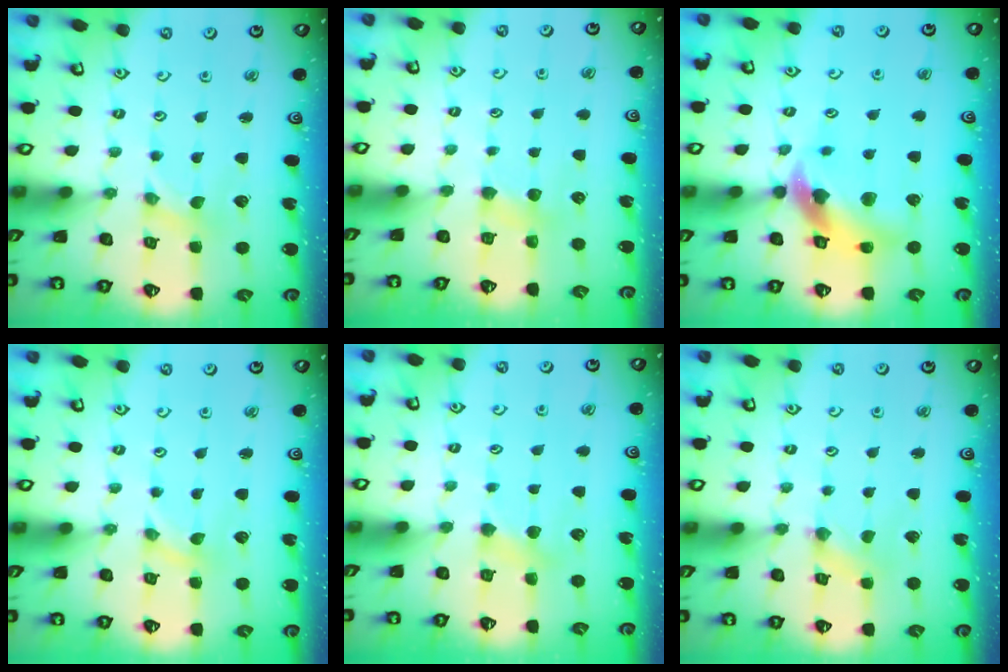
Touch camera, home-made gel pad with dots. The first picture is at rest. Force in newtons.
{"total": 4.0, "press": 3.9, "slide": 0.5}
{"total": 11.7, "press": 11.6, "slide": 1.6}
{"total": 0.0}
{"total": 5.1, "press": 5.1, "slide": 0.6}
{"total": 0.0}